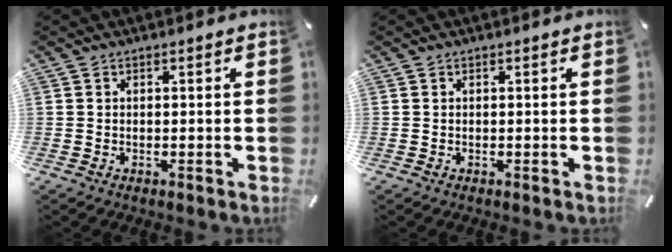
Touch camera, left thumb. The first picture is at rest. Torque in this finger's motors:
{"motor_torque": [-0.11, -0.09, -0.04, 0.05, 0.00]}